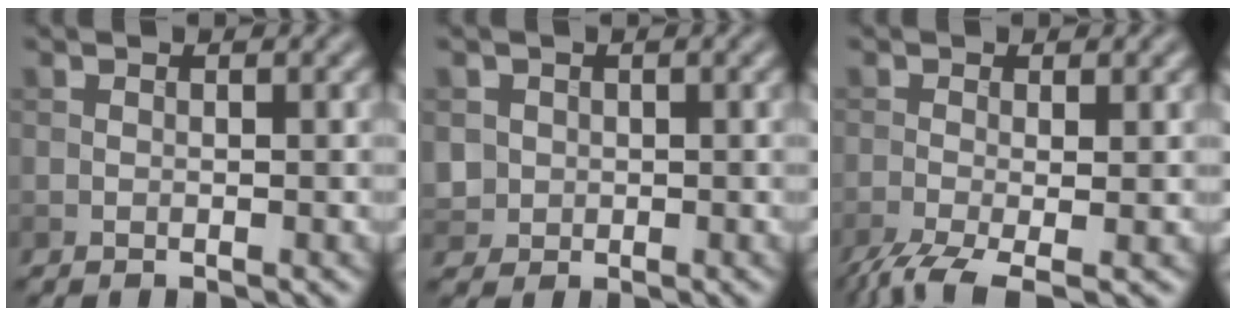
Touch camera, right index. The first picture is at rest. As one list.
[{"total": 2.0, "force": [0.1, 2.0, 0.3], "torque": [-0.004, -0.004, 0.008]}, {"total": 4.4, "force": [-2.6, 1.2, 3.4], "torque": [-0.071, -0.014, -0.055]}]